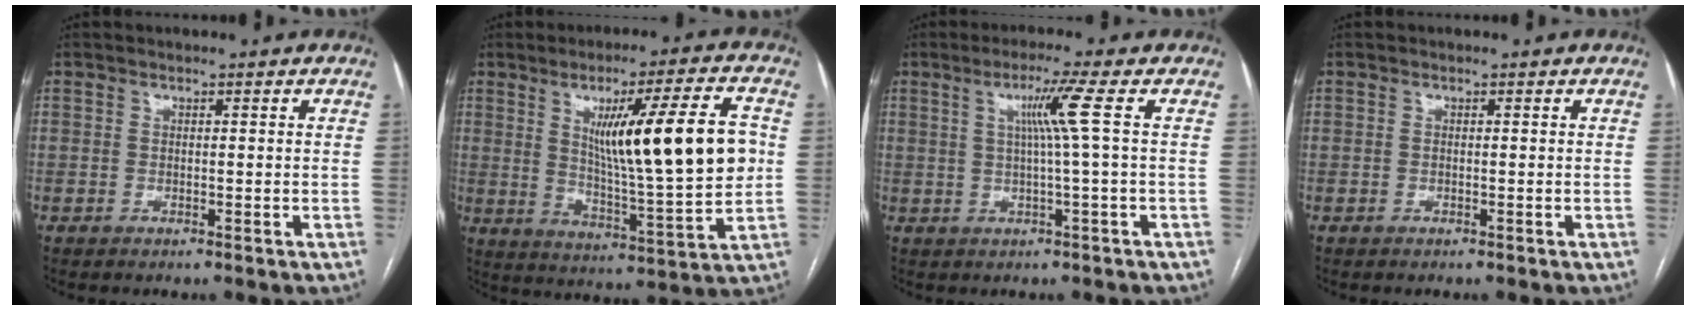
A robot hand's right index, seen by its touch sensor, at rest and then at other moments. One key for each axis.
{"total": 17.7, "fx": 3.3, "fy": 0.8, "fz": 17.4, "tx": -0.271, "ty": -0.005, "tz": 0.052}
{"total": 5.3, "fx": 1.1, "fy": -1.7, "fz": 4.9, "tx": -0.094, "ty": 0.005, "tz": 0.024}
{"total": 0.0}